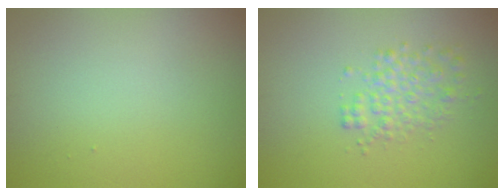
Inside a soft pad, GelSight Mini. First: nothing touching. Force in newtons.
{"total": 2.6, "press": 2.6, "slide": 0.1}